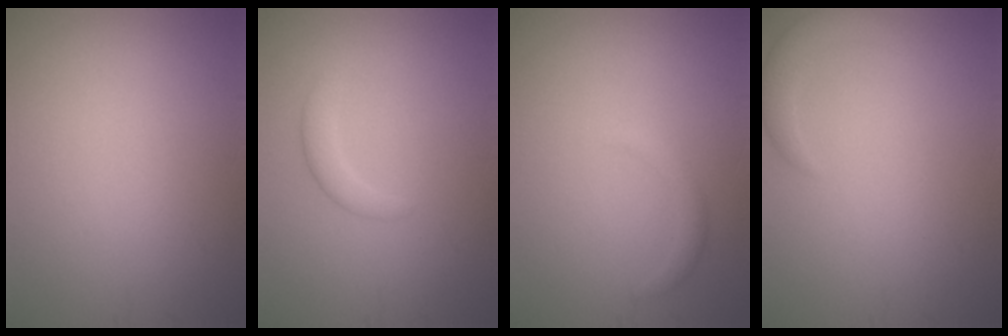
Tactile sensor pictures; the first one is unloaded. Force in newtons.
{"total": 1.7, "press": 1.7, "slide": 0.1}
{"total": 1.0, "press": 1.0, "slide": 0.0}
{"total": 2.2, "press": 2.2, "slide": 0.2}